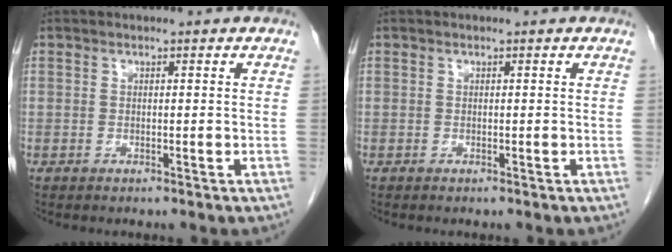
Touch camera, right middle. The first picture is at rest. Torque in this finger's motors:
{"motor_torque": [0.16, 0.15, -0.01, 0.01]}